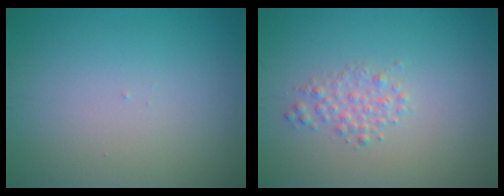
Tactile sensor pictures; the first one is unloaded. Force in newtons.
{"total": 1.6, "press": 1.6, "slide": 0.1}